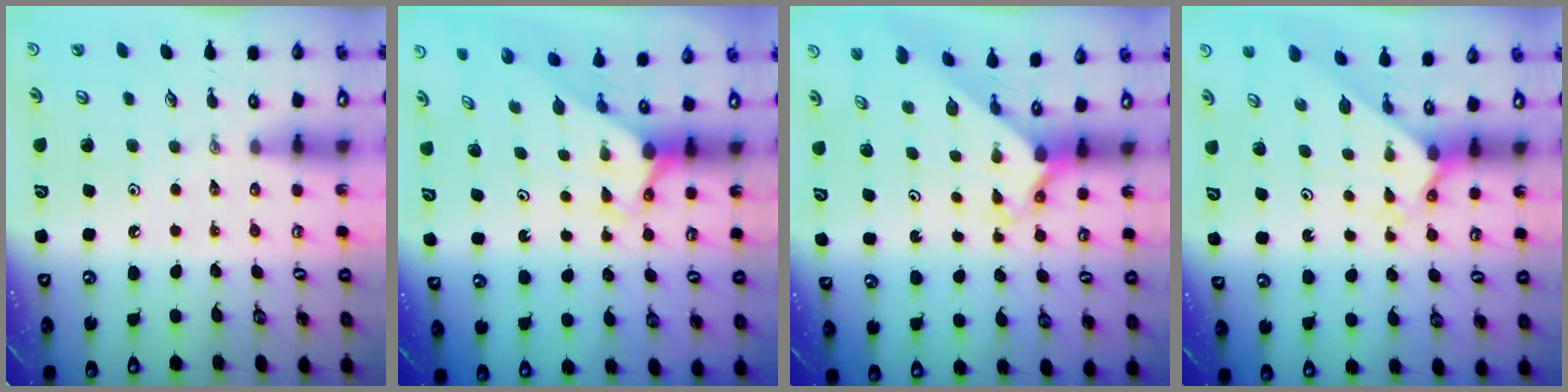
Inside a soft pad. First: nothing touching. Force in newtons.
{"total": 2.8, "press": 2.8, "slide": 0.0}
{"total": 2.2, "press": 2.2, "slide": 0.2}
{"total": 2.1, "press": 2.1, "slide": 0.2}